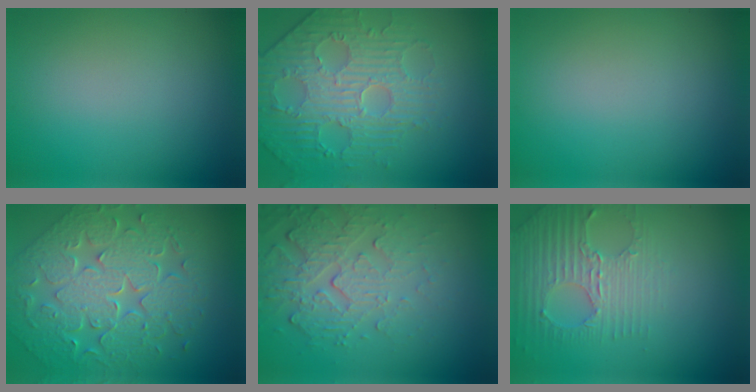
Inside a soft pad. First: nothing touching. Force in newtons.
{"total": 4.4, "press": 4.4, "slide": 0.6}
{"total": 0.0}
{"total": 9.3, "press": 7.1, "slide": 6.1}
{"total": 5.4, "press": 3.7, "slide": 4.0}
{"total": 2.8, "press": 2.7, "slide": 0.9}